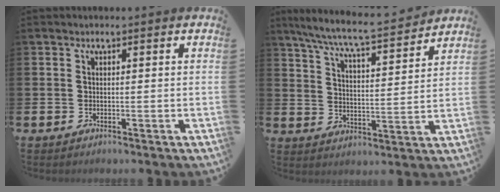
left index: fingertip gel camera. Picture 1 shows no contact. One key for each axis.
{"total": 7.6, "fx": 7.0, "fy": 0.3, "fz": 2.9, "tx": -0.084, "ty": -0.048, "tz": 0.120}